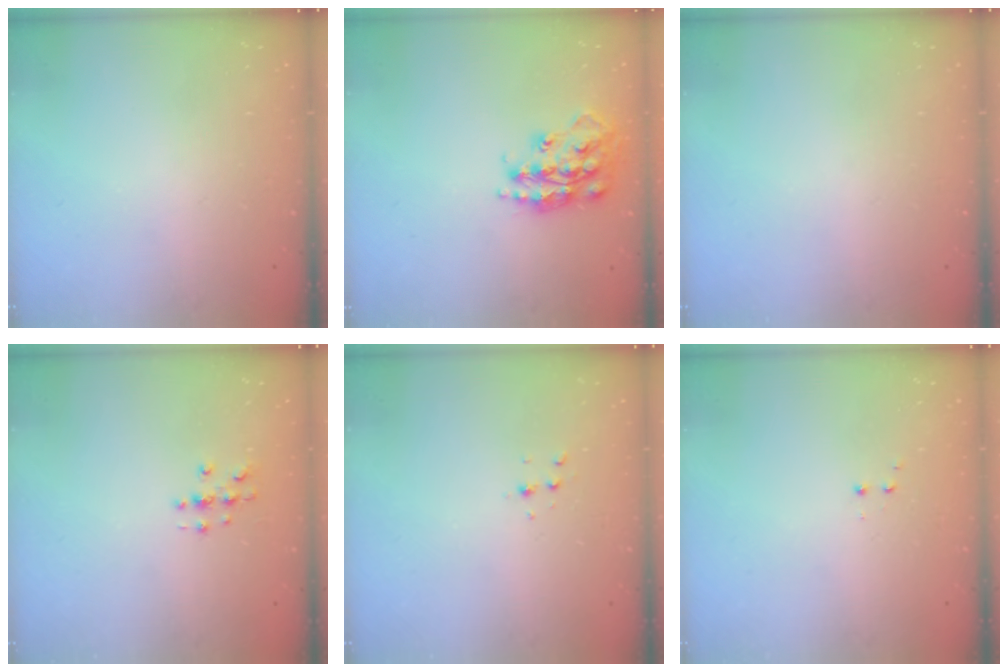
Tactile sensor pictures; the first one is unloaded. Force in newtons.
{"total": 17.5, "press": 17.4, "slide": 1.1}
{"total": 0.0}
{"total": 2.7, "press": 2.7, "slide": 0.3}
{"total": 3.8, "press": 3.7, "slide": 1.1}
{"total": 1.2, "press": 1.1, "slide": 0.5}